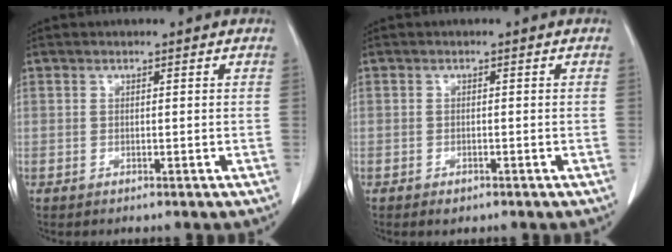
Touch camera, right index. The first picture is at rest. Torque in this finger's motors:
{"motor_torque": [0.31, -0.26, 0.06, 0.01]}